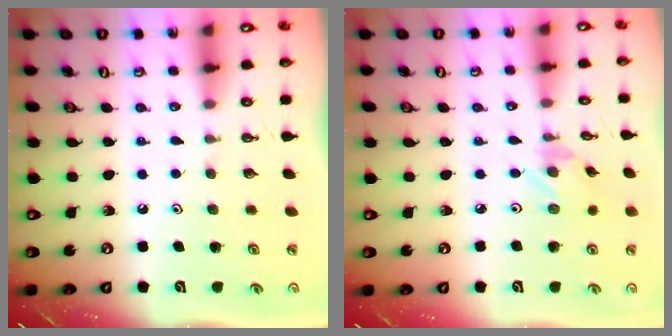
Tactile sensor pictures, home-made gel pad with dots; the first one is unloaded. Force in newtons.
{"total": 1.3, "press": 1.3, "slide": 0.1}